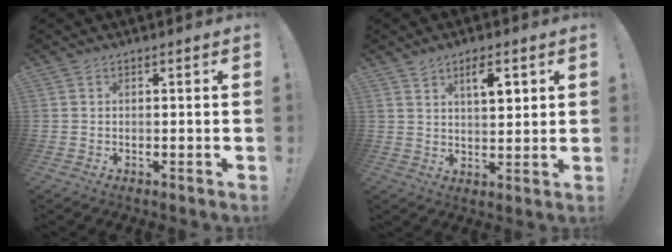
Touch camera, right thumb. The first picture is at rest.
{"total": 6.5, "force": [3.5, 2.7, 4.8], "torque": [-0.058, -0.016, 0.054]}